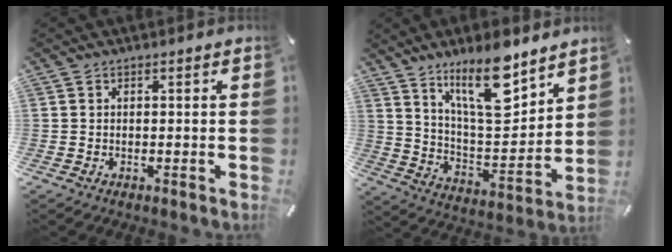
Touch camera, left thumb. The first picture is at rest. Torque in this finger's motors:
{"motor_torque": [2.90, 2.11, 1.65, -1.12, 0.52]}